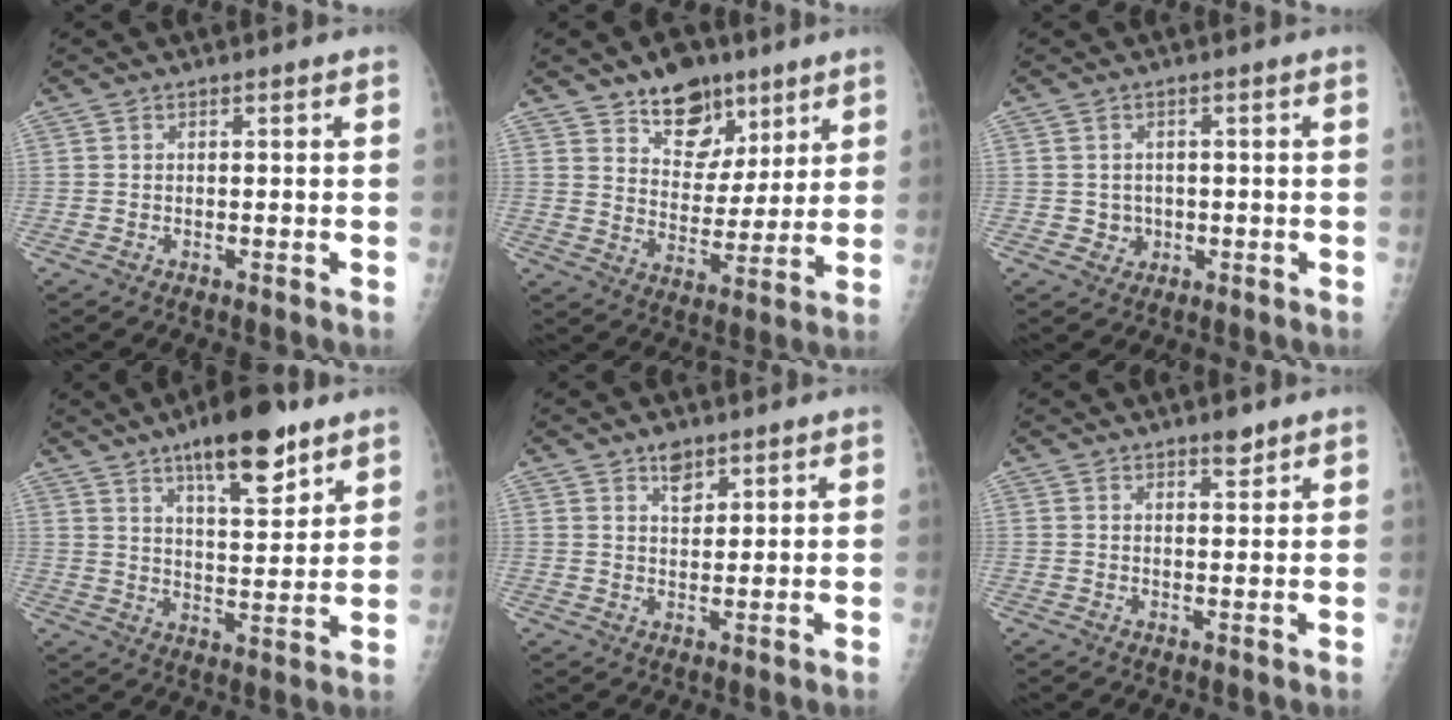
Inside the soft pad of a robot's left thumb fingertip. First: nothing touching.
{"total": 12.2, "force": [8.1, 7.6, 5.0], "torque": [-0.038, -0.047, 0.132]}
{"total": 2.7, "force": [-0.3, 2.6, 0.6], "torque": [0.005, 0.005, 0.000]}
{"total": 14.2, "force": [9.0, 4.7, 10.0], "torque": [-0.126, -0.048, 0.139]}
{"total": 3.7, "force": [2.5, 2.0, 1.8], "torque": [-0.015, -0.017, 0.042]}
{"total": 2.5, "force": [2.0, 0.9, 1.3], "torque": [-0.012, -0.013, 0.030]}